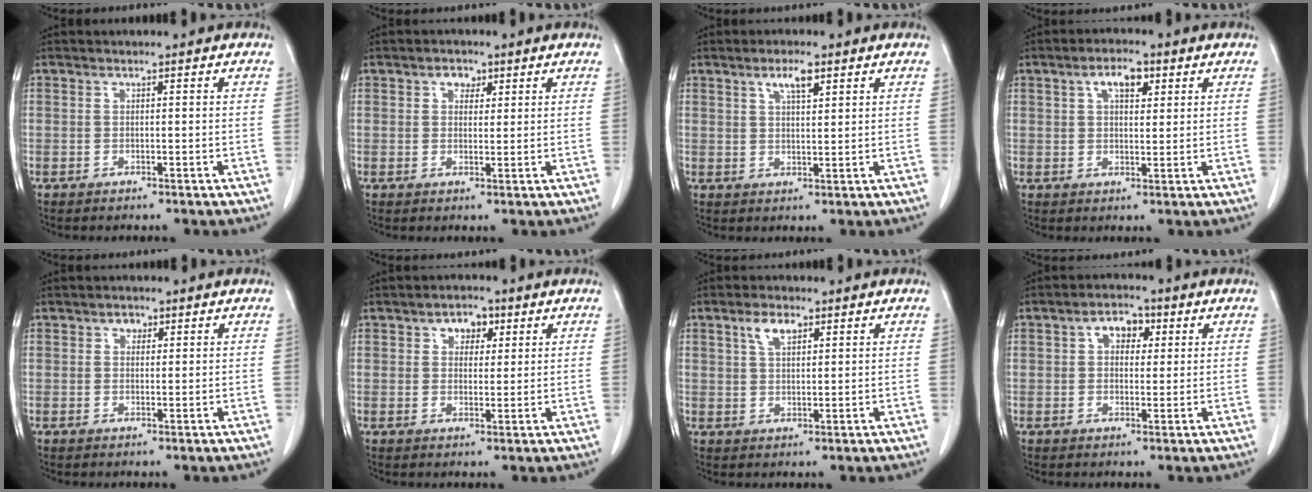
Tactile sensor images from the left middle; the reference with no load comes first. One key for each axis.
{"total": 2.4, "fx": 1.2, "fy": 1.7, "fz": 1.2, "tx": -0.017, "ty": 0.005, "tz": 0.019}
{"total": 3.8, "fx": 2.2, "fy": 0.9, "fz": 2.9, "tx": -0.055, "ty": 0.003, "tz": 0.040}
{"total": 4.8, "fx": 2.2, "fy": 2.0, "fz": 3.8, "tx": -0.066, "ty": 0.010, "tz": 0.037}
{"total": 1.5, "fx": 0.8, "fy": 1.1, "fz": 0.7, "tx": -0.007, "ty": 0.002, "tz": 0.010}
{"total": 3.7, "fx": 1.8, "fy": 2.4, "fz": 2.2, "tx": -0.030, "ty": 0.010, "tz": 0.028}
{"total": 3.8, "fx": 2.1, "fy": 1.7, "fz": 2.7, "tx": -0.054, "ty": 0.007, "tz": 0.042}
{"total": 4.5, "fx": 1.6, "fy": 2.8, "fz": 3.1, "tx": -0.049, "ty": 0.018, "tz": 0.025}